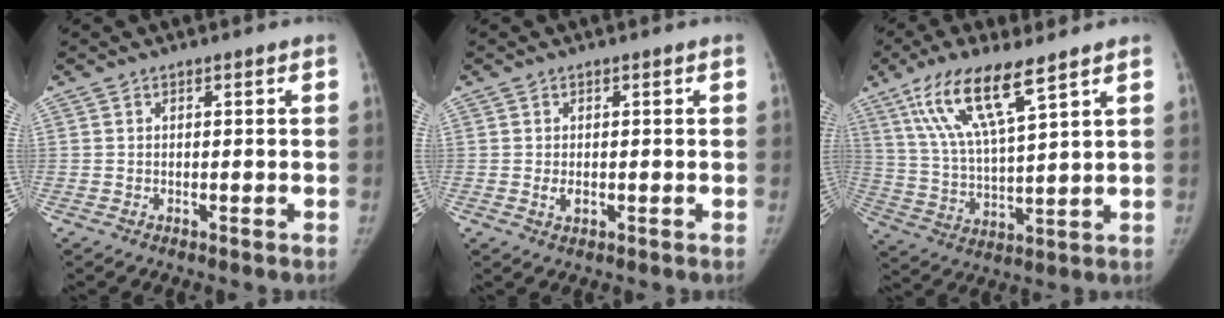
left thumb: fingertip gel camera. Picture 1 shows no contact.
{"total": 1.6, "force": [-0.1, 1.0, 1.2], "torque": [-0.021, -0.004, 0.002]}
{"total": 14.1, "force": [8.3, 3.1, 11.0], "torque": [-0.214, -0.029, 0.167]}